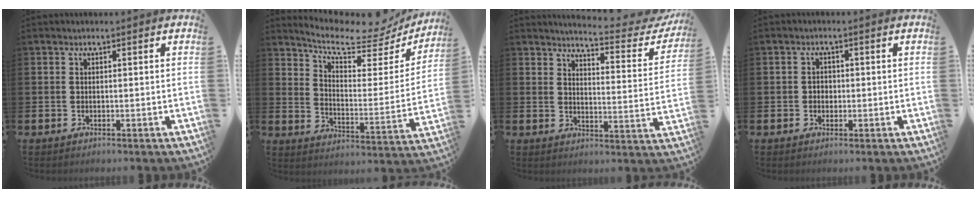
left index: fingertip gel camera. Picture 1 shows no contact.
{"total": 8.9, "force": [7.7, 2.4, 3.7], "torque": [-0.098, -0.057, 0.127]}
{"total": 4.7, "force": [4.5, 0.4, 1.2], "torque": [-0.034, -0.042, 0.070]}
{"total": 1.4, "force": [-0.1, 1.3, 0.6], "torque": [-0.004, 0.005, -0.007]}